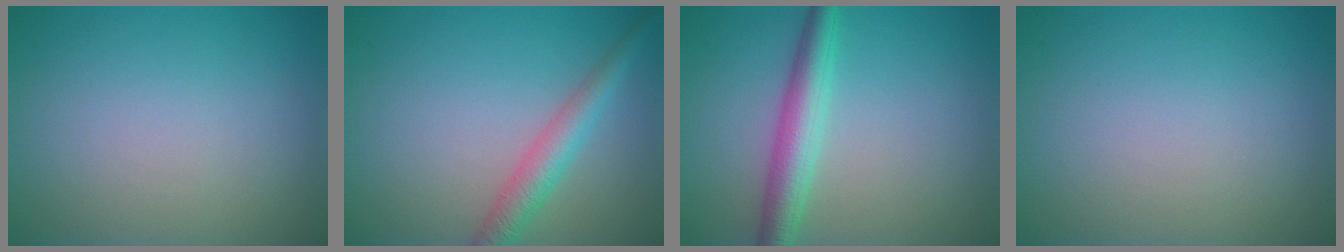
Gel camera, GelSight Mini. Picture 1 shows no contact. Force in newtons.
{"total": 3.1, "press": 3.1, "slide": 0.1}
{"total": 4.0, "press": 4.0, "slide": 0.1}
{"total": 0.0}